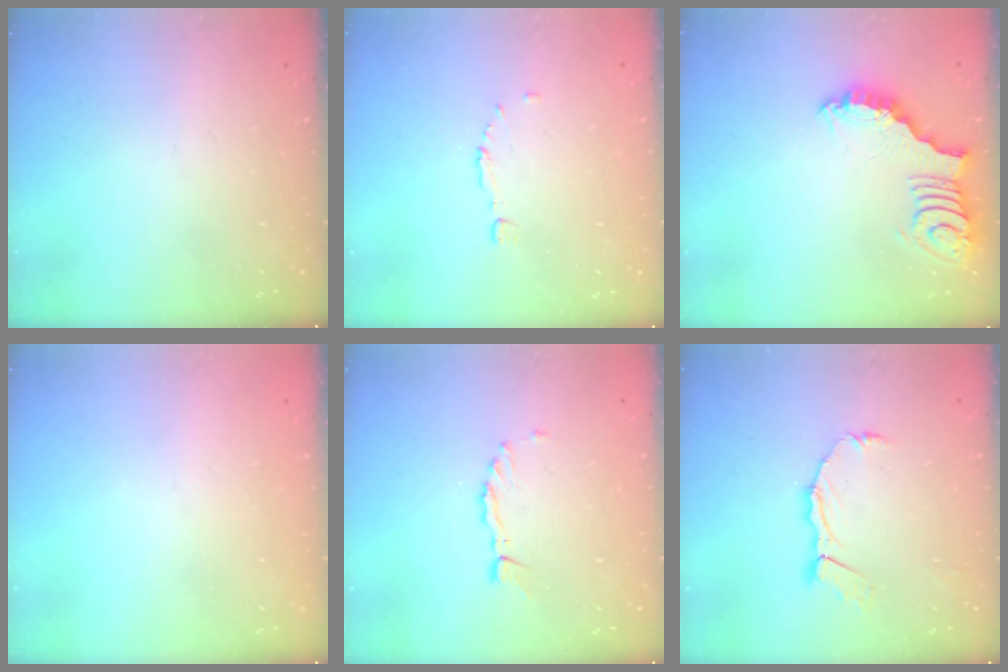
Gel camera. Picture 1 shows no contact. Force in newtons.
{"total": 4.2, "press": 4.2, "slide": 0.5}
{"total": 3.4, "press": 3.3, "slide": 0.4}
{"total": 0.0}
{"total": 2.2, "press": 2.2, "slide": 0.3}
{"total": 8.2, "press": 8.1, "slide": 1.0}